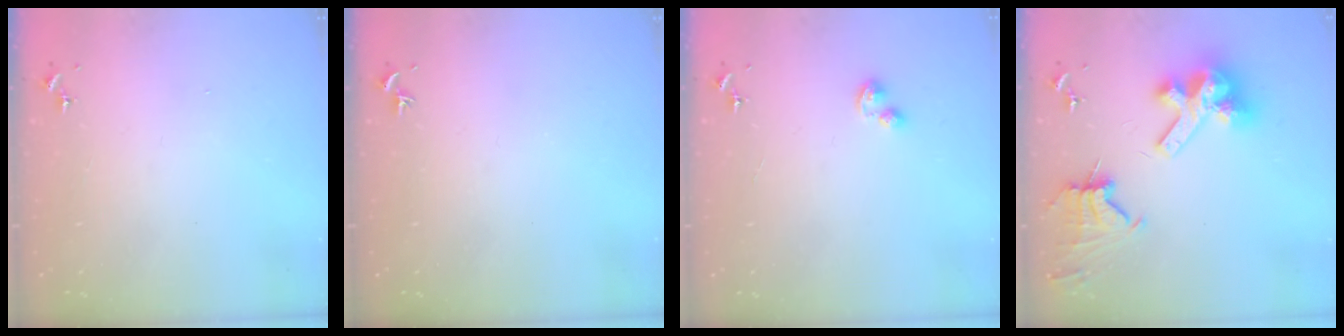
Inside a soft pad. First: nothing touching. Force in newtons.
{"total": 0.0}
{"total": 2.8, "press": 2.8, "slide": 0.5}
{"total": 15.4, "press": 15.3, "slide": 2.0}